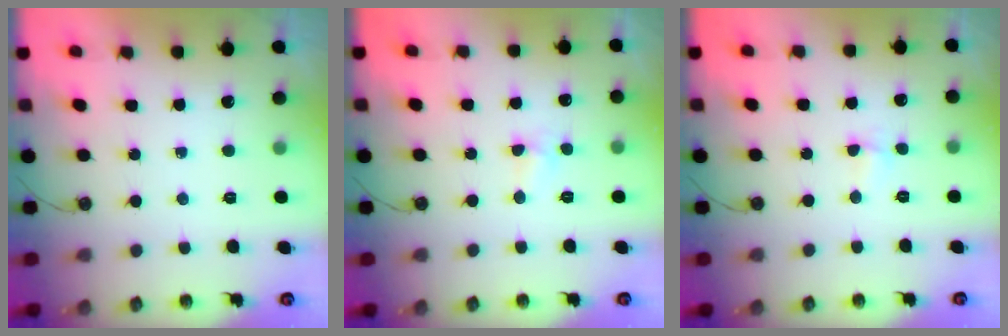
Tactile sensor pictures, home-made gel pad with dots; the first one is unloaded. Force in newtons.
{"total": 3.8, "press": 3.8, "slide": 0.6}
{"total": 2.7, "press": 2.0, "slide": 1.8}